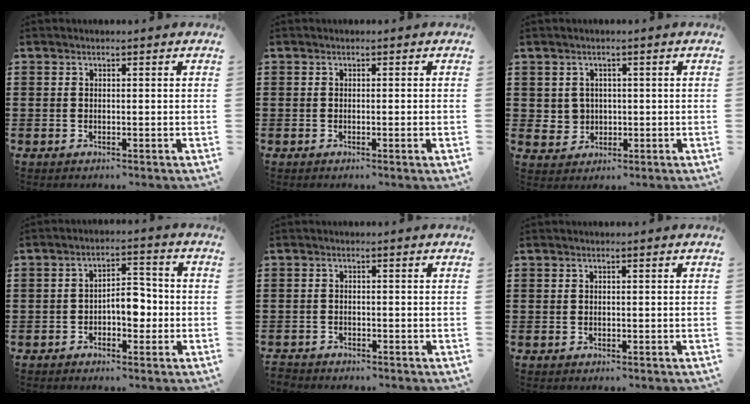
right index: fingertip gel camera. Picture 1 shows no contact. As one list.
[{"total": 0.8, "force": [-0.2, -0.3, 0.6], "torque": [-0.010, -0.007, -0.004]}, {"total": 2.3, "force": [0.4, 2.3, 0.3], "torque": [-0.018, 0.008, 0.007]}, {"total": 5.3, "force": [-1.4, 2.8, 4.4], "torque": [-0.069, 0.008, -0.027]}, {"total": 1.1, "force": [-1.1, 0.2, -0.1], "torque": [-0.002, 0.002, -0.025]}, {"total": 0.0}]